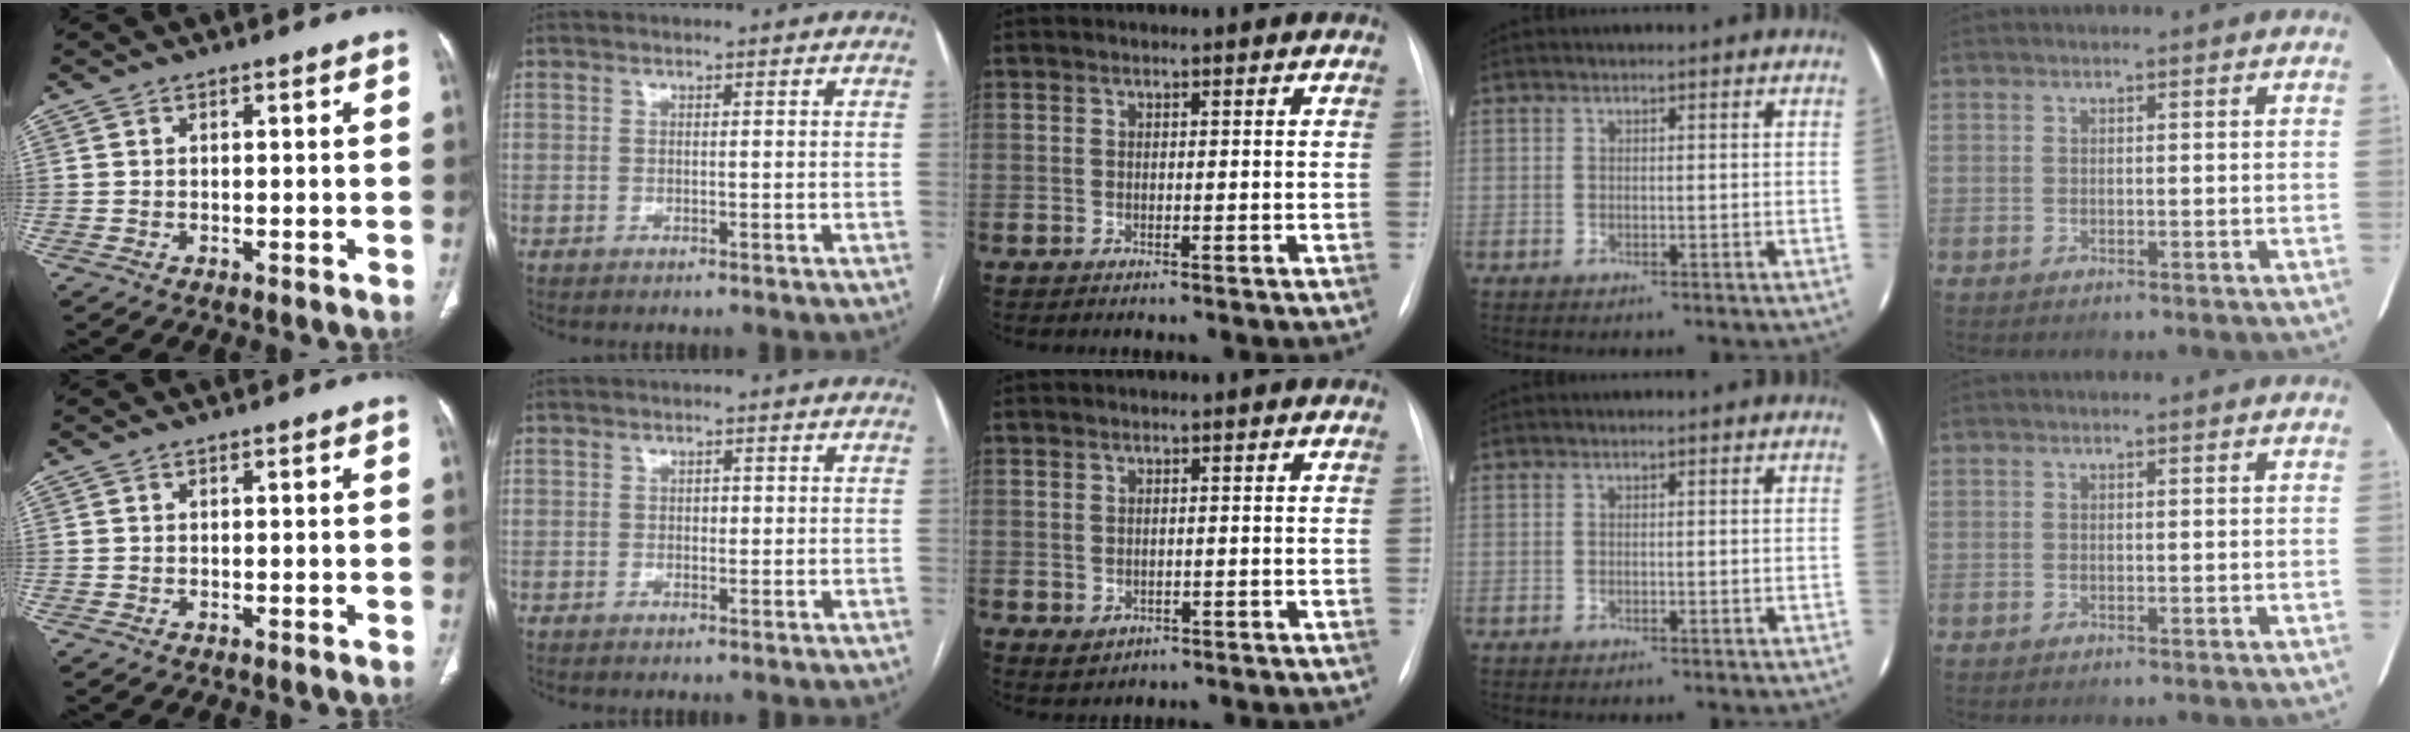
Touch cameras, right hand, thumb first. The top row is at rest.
{"index": {"total": 1.0, "force": [0.1, 0.7, 0.7], "torque": [-0.009, 0.002, 0.000]}, "middle": {"total": 1.9, "force": [-0.5, 1.6, 0.9], "torque": [-0.014, -0.002, 0.003]}}